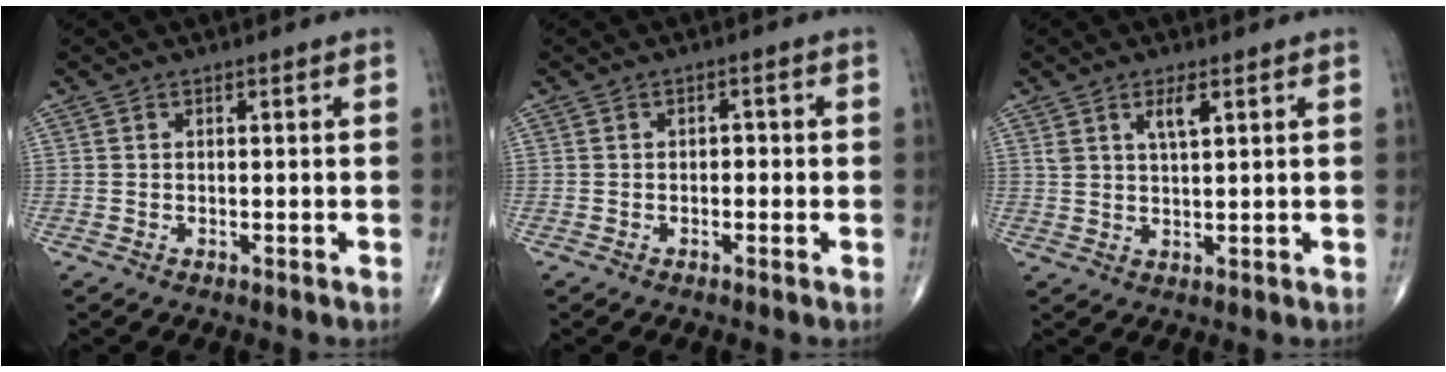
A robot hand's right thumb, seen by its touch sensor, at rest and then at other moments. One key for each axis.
{"total": 1.6, "fx": -0.2, "fy": 1.1, "fz": 1.2, "tx": -0.005, "ty": 0.005, "tz": -0.010}
{"total": 3.6, "fx": 1.8, "fy": 1.1, "fz": 2.9, "tx": -0.053, "ty": -0.010, "tz": 0.035}